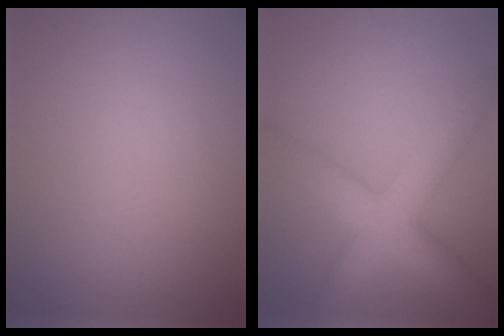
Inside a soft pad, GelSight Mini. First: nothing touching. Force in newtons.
{"total": 6.0, "press": 6.0, "slide": 0.2}